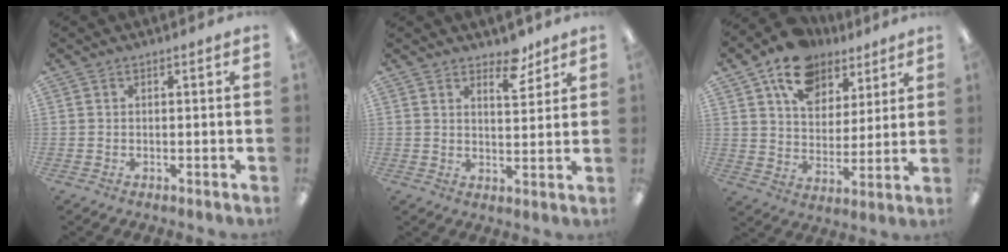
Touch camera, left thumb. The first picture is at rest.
{"total": 6.8, "force": [5.3, 2.8, 3.1], "torque": [-0.017, -0.038, 0.087]}
{"total": 15.0, "force": [10.2, 9.2, 6.2], "torque": [-0.104, -0.049, 0.188]}